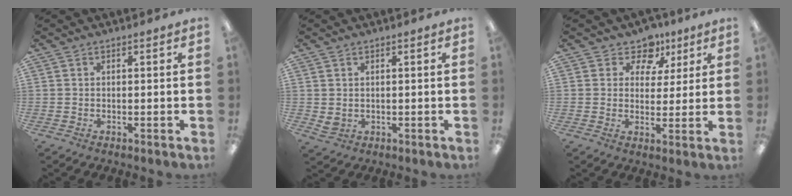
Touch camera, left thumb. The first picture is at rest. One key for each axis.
{"total": 1.9, "fx": 0.6, "fy": 1.5, "fz": 0.9, "tx": -0.009, "ty": -0.002, "tz": 0.009}
{"total": 8.1, "fx": 4.8, "fy": 6.0, "fz": 2.6, "tx": -0.037, "ty": -0.030, "tz": 0.087}